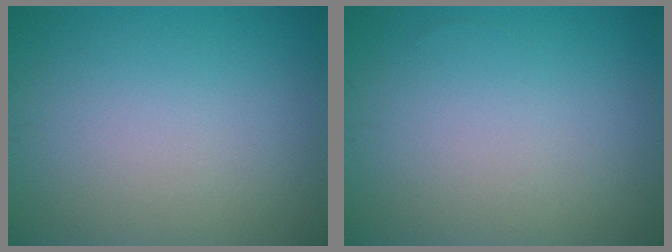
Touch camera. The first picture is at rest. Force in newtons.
{"total": 0.0}